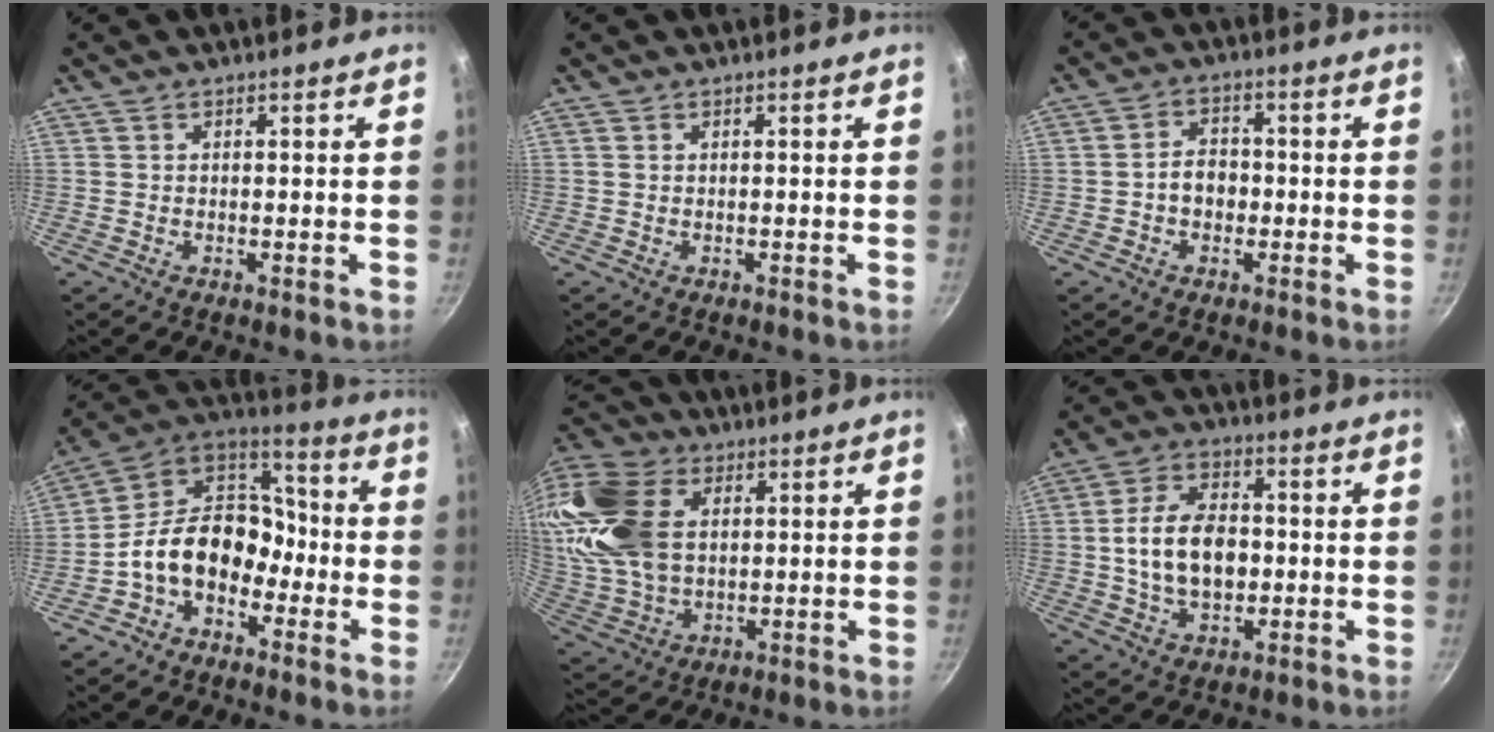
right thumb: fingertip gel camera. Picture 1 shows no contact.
{"total": 0.0}
{"total": 5.1, "force": [-1.0, 3.8, 3.2], "torque": [-0.029, 0.018, -0.020]}
{"total": 15.0, "force": [-5.5, 10.7, 9.0], "torque": [-0.106, 0.074, -0.128]}
{"total": 22.2, "force": [5.2, 14.9, 15.5], "torque": [-0.327, 0.004, 0.100]}
{"total": 12.8, "force": [-0.3, 8.3, 9.8], "torque": [-0.156, 0.019, -0.009]}